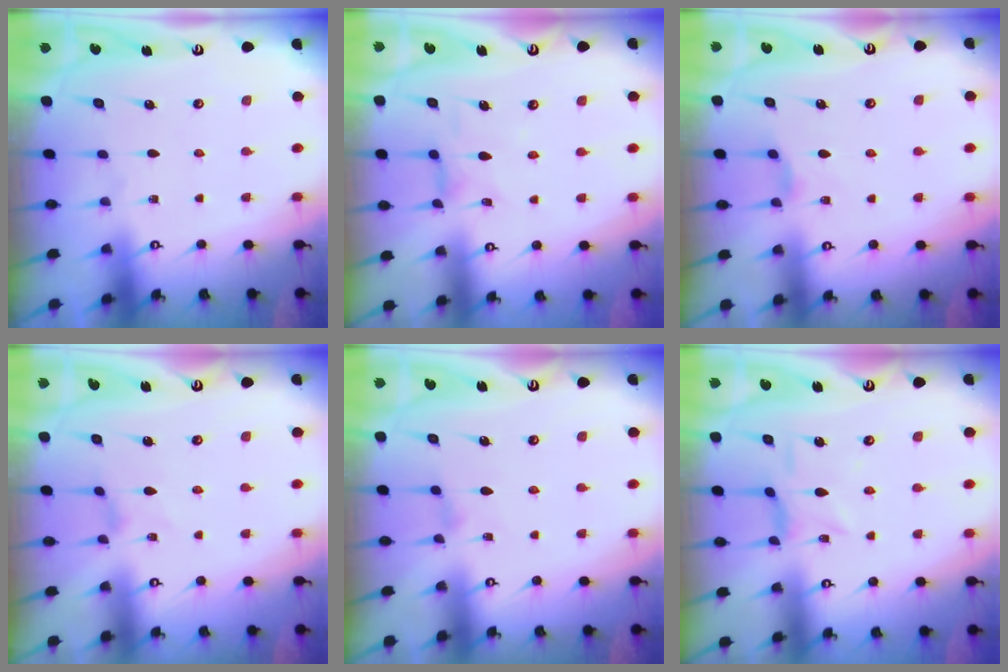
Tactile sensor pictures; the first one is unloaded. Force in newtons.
{"total": 2.1, "press": 2.0, "slide": 0.4}
{"total": 3.7, "press": 3.7, "slide": 0.7}
{"total": 0.0}
{"total": 1.5, "press": 1.5, "slide": 0.4}
{"total": 2.4, "press": 2.4, "slide": 0.4}